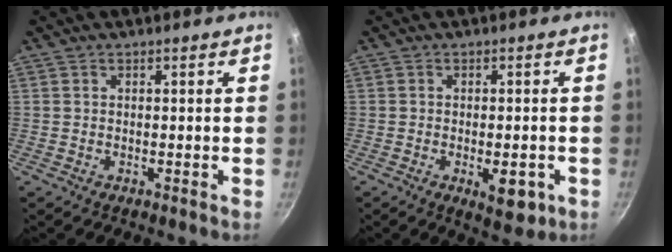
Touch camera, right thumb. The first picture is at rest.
{"total": 6.5, "force": [-2.2, 2.9, 5.4], "torque": [-0.054, 0.005, -0.021]}